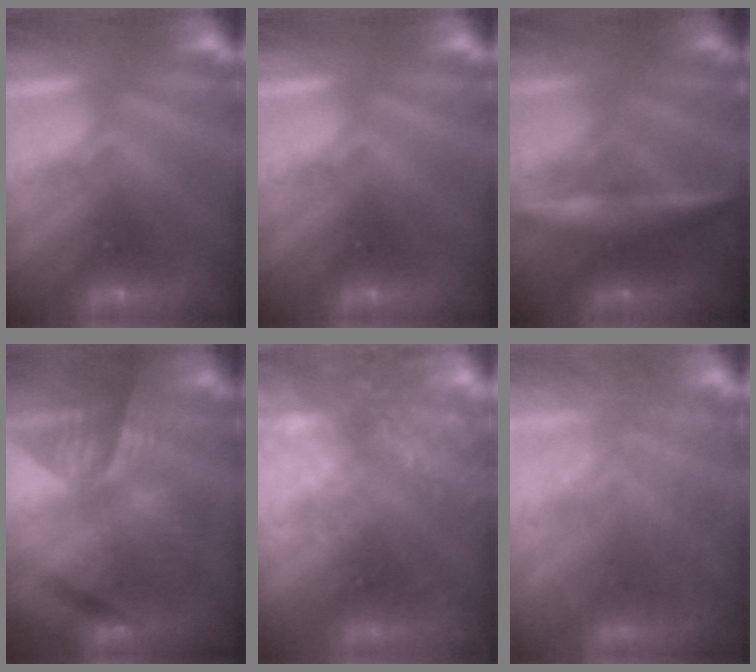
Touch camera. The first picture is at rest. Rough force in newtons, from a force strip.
{"total": 0.0}
{"total": 7.3}
{"total": 7.1}
{"total": 8.2}
{"total": 7.6}